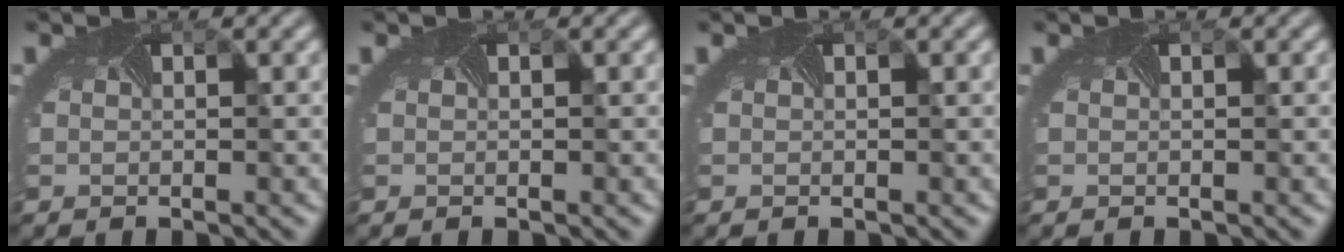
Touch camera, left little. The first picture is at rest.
{"total": 0.0}
{"total": 0.0}
{"total": 0.0}